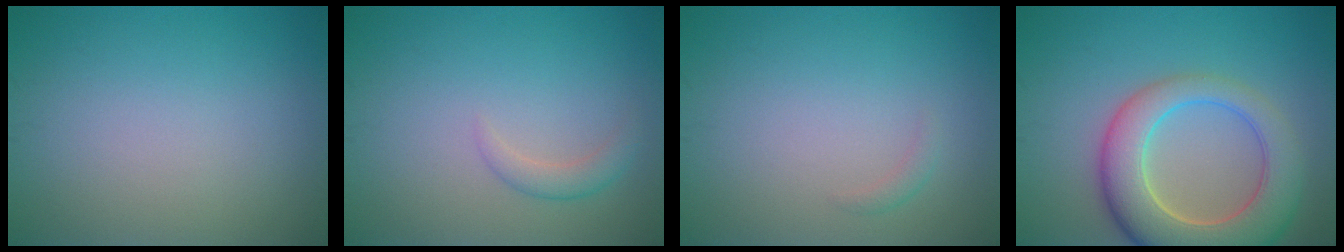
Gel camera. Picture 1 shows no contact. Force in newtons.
{"total": 1.5, "press": 1.5, "slide": 0.1}
{"total": 0.8, "press": 0.8, "slide": 0.0}
{"total": 8.7, "press": 8.7, "slide": 0.8}